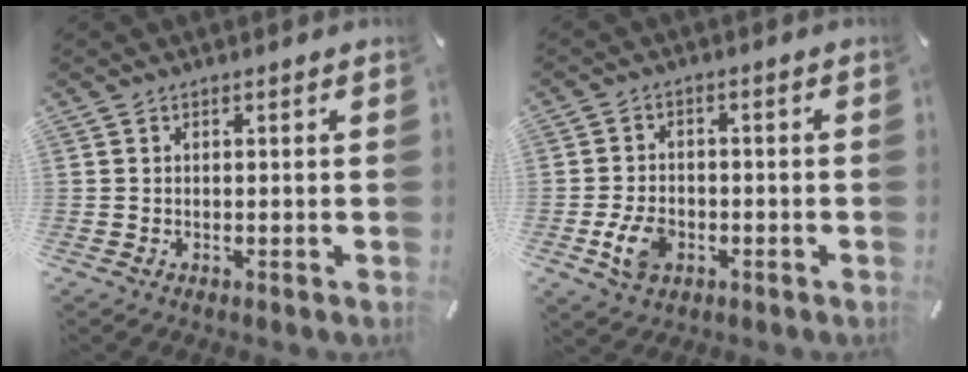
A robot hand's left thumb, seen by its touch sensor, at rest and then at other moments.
{"total": 6.9, "force": [-2.3, 4.9, 4.4], "torque": [-0.100, 0.006, -0.042]}